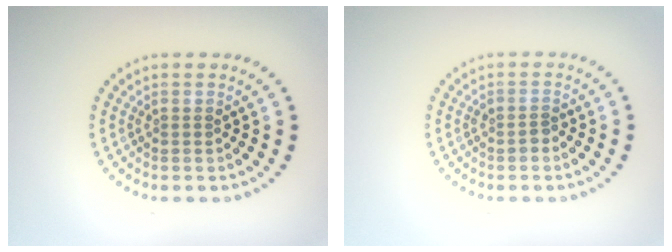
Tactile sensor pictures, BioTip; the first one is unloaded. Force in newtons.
{"total": 0.7, "press": 0.7, "slide": 0.3}